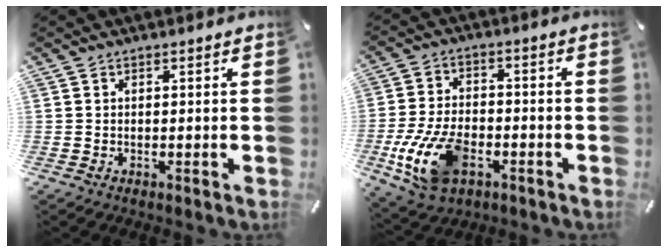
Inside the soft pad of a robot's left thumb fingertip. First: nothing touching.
{"total": 13.8, "force": [-5.1, 8.5, 9.7], "torque": [-0.208, 0.013, -0.089]}